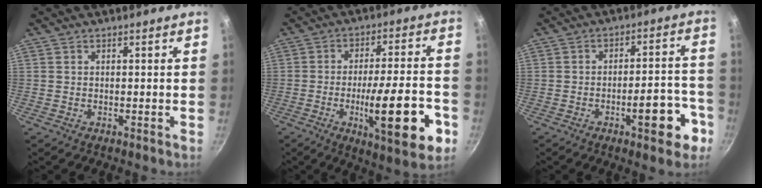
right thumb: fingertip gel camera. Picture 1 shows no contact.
{"total": 18.4, "force": [-6.1, 4.6, 16.7], "torque": [-0.230, 0.021, -0.085]}
{"total": 12.9, "force": [-5.4, 4.4, 10.9], "torque": [-0.115, 0.036, -0.071]}